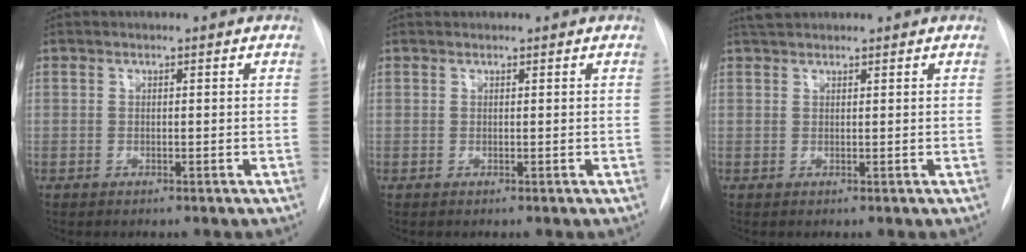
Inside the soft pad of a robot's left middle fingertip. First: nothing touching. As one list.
[{"total": 0.6, "force": [0.6, 0.2, 0.0], "torque": [-0.006, 0.015, 0.012]}, {"total": 2.4, "force": [2.2, 0.6, 0.7], "torque": [-0.014, 0.020, 0.039]}]